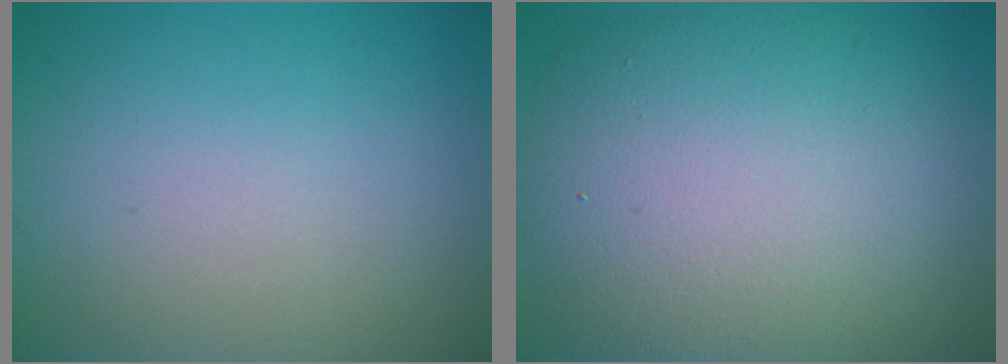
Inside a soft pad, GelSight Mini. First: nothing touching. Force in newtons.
{"total": 12.5, "press": 12.5, "slide": 0.7}